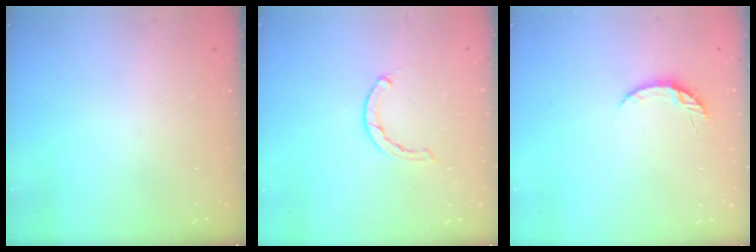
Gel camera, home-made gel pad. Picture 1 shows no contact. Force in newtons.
{"total": 1.6, "press": 1.5, "slide": 0.4}
{"total": 4.6, "press": 4.6, "slide": 0.6}